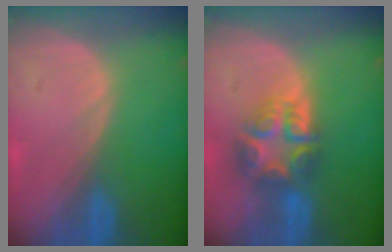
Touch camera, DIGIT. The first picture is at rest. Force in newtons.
{"total": 7.7, "press": 6.7, "slide": 3.7}